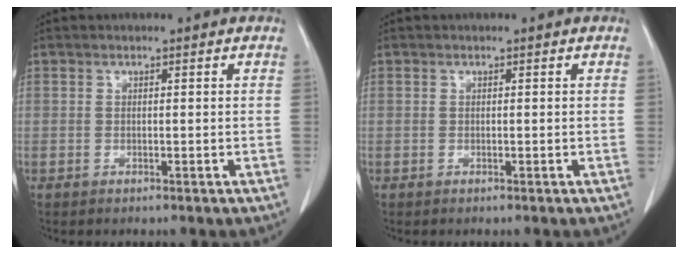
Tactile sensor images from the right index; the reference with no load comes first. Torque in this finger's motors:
{"motor_torque": [0.00, 0.00, 0.00, -0.01]}